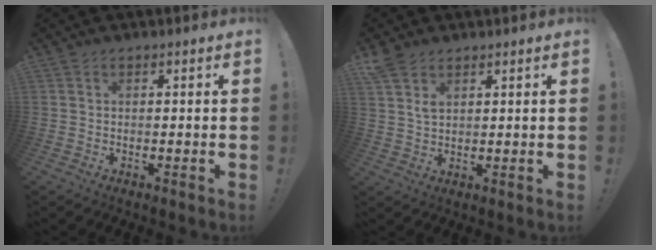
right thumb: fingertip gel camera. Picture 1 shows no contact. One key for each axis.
{"total": 4.9, "fx": 3.3, "fy": 2.3, "fz": 2.7, "tx": -0.046, "ty": -0.014, "tz": 0.062}